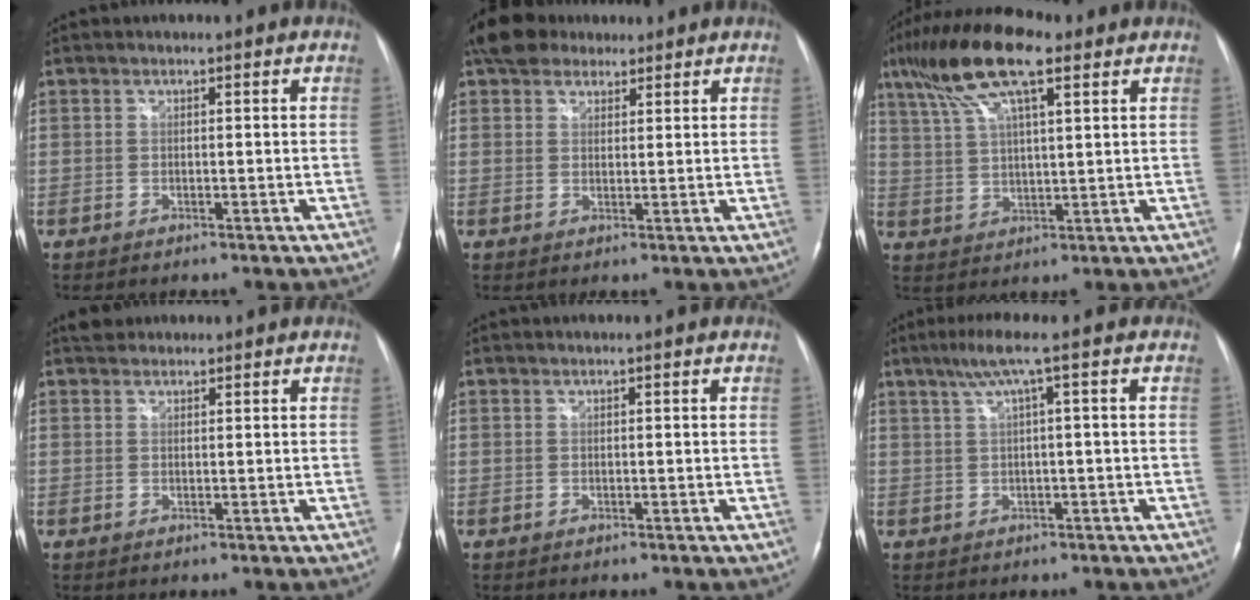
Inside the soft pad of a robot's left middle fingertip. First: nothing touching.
{"total": 6.6, "force": [5.1, 3.5, 2.2], "torque": [-0.041, 0.029, 0.094]}
{"total": 13.4, "force": [8.0, 3.2, 10.2], "torque": [-0.201, 0.033, 0.148]}
{"total": 2.2, "force": [1.8, 1.2, 0.3], "torque": [-0.005, 0.018, 0.027]}
{"total": 0.0}
{"total": 4.6, "force": [1.9, -1.0, 4.1], "torque": [-0.085, 0.020, 0.039]}